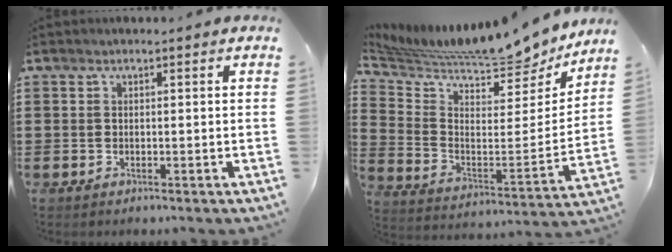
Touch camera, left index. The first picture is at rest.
{"total": 8.3, "force": [7.9, 0.2, 2.6], "torque": [-0.076, -0.079, 0.126]}